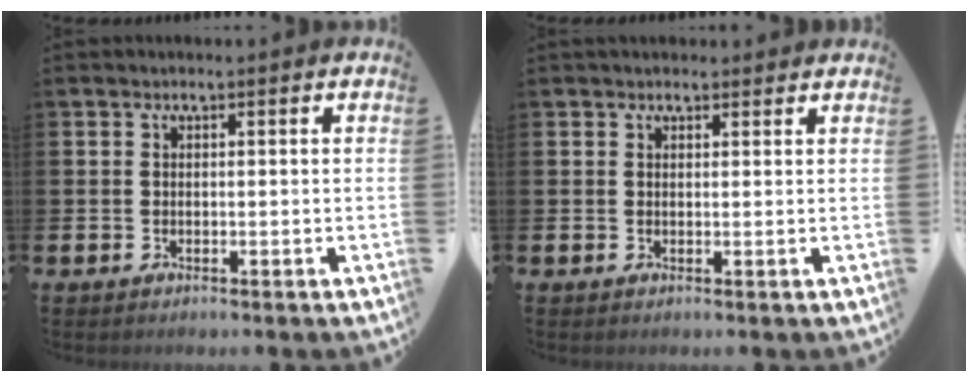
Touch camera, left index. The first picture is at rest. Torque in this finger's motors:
{"motor_torque": [1.19, -0.95, 0.14, 0.08]}